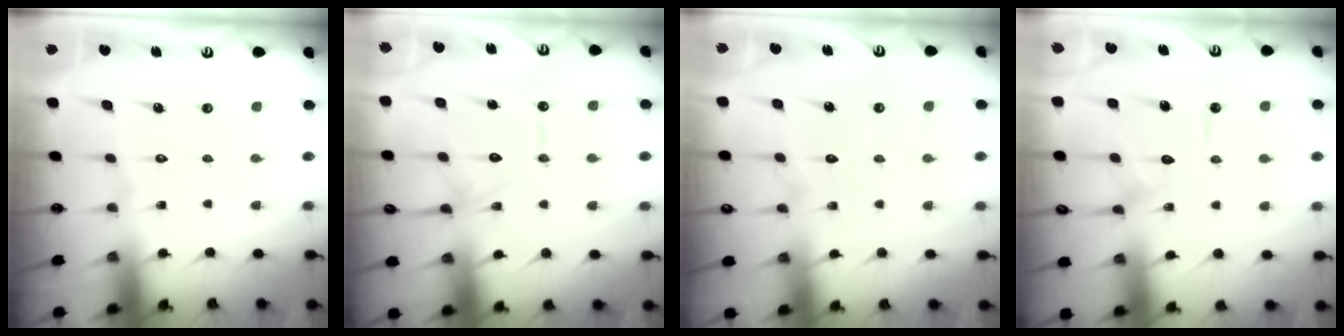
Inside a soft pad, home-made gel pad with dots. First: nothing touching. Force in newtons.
{"total": 13.2, "press": 13.2, "slide": 1.2}
{"total": 5.5, "press": 5.5, "slide": 0.5}
{"total": 12.7, "press": 12.7, "slide": 1.2}